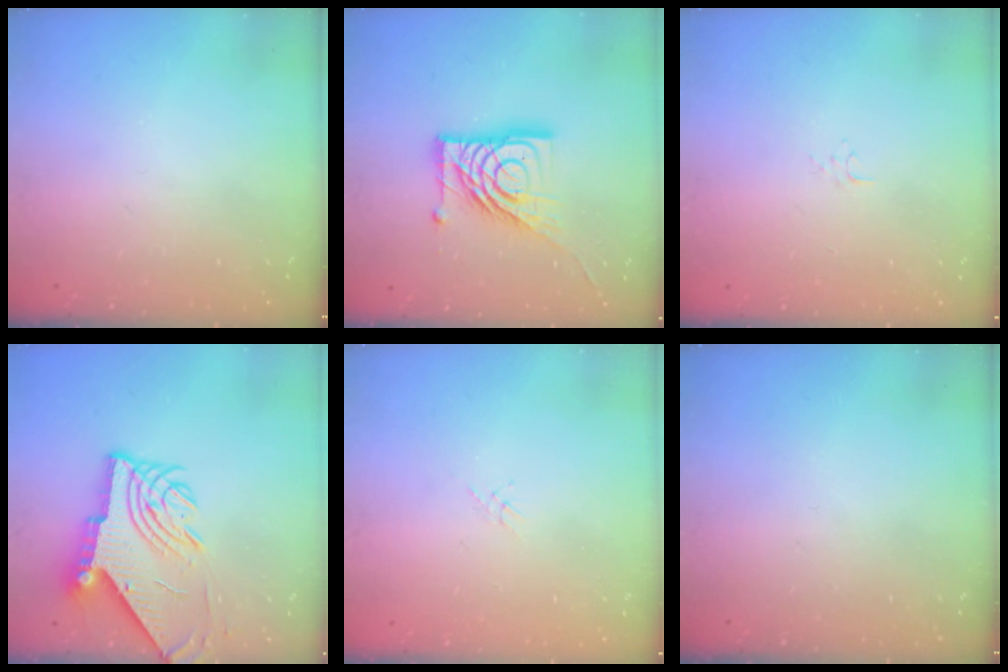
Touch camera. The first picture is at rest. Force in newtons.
{"total": 17.8, "press": 17.7, "slide": 2.0}
{"total": 4.1, "press": 4.1, "slide": 0.6}
{"total": 10.9, "press": 10.8, "slide": 1.2}
{"total": 1.3, "press": 1.2, "slide": 0.3}
{"total": 0.0}